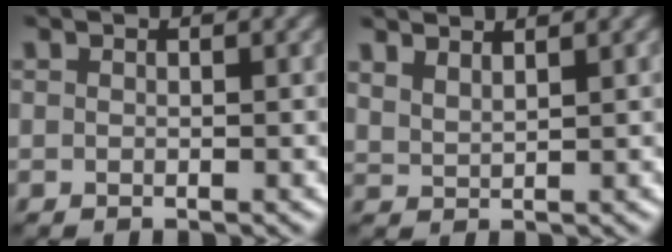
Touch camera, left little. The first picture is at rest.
{"total": 1.6, "force": [1.6, -0.1, 0.4], "torque": [-0.015, 0.006, 0.038]}